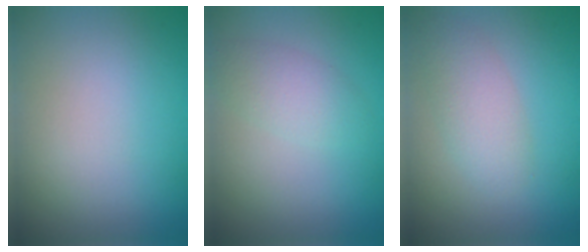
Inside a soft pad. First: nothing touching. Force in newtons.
{"total": 2.5, "press": 2.5, "slide": 0.0}
{"total": 3.0, "press": 3.0, "slide": 0.2}